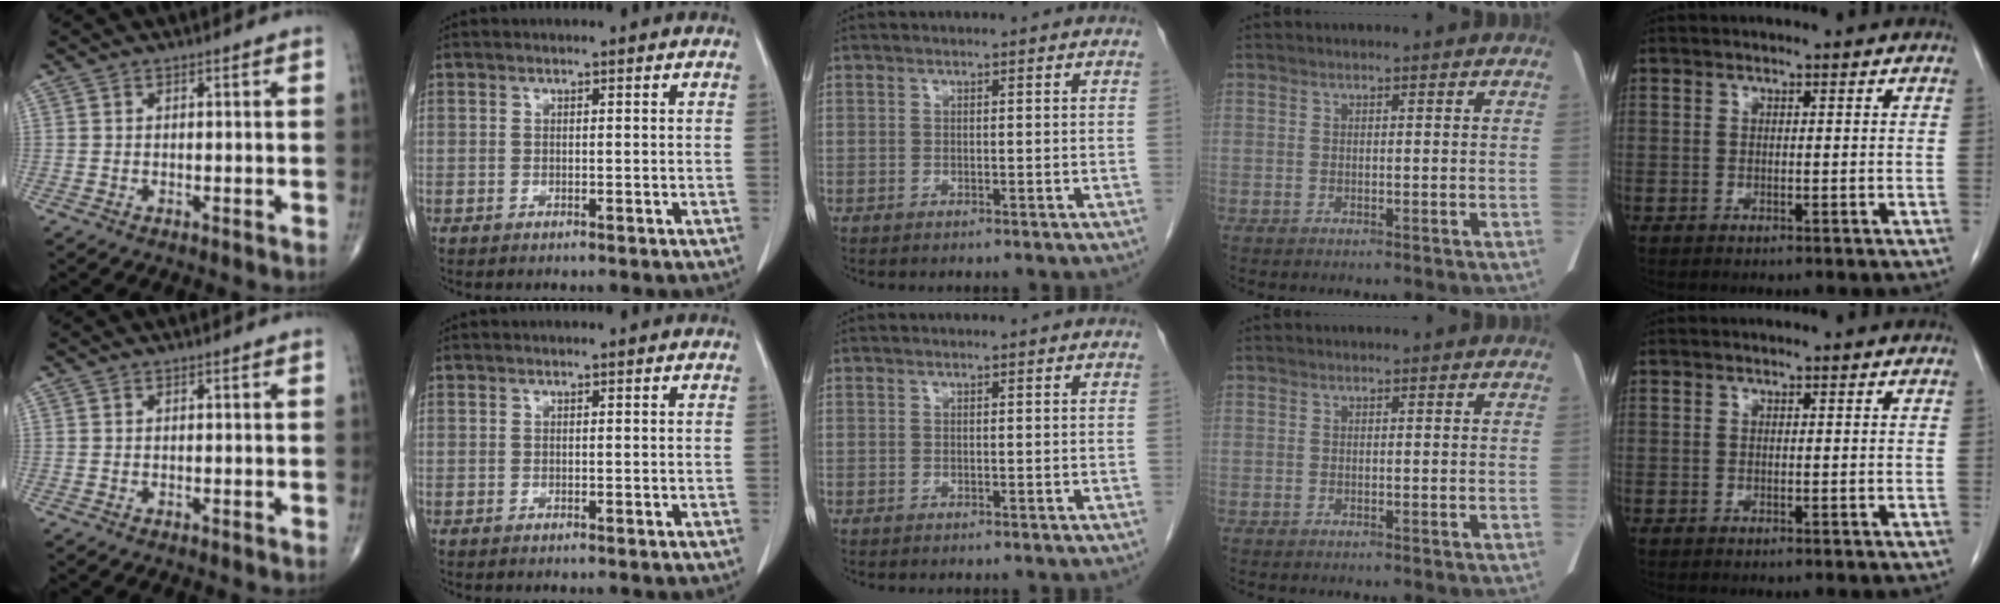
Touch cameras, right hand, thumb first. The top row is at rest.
{}